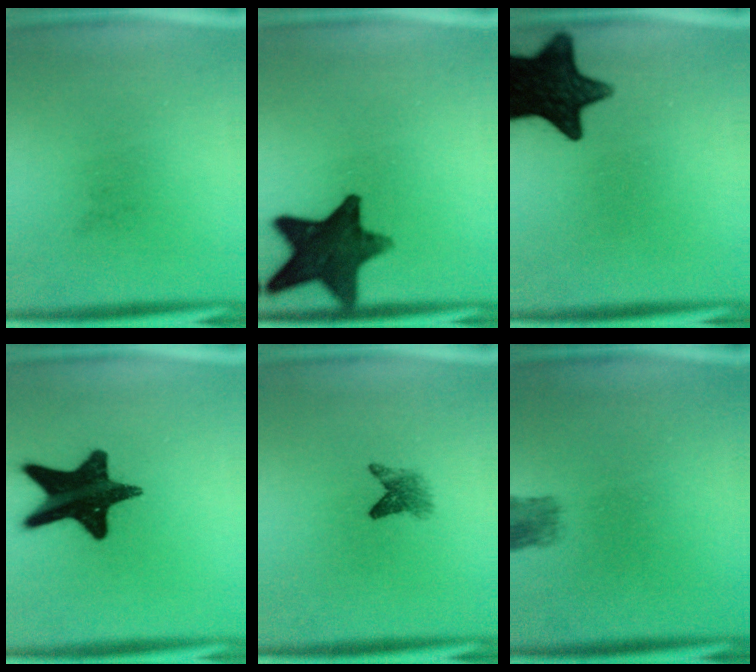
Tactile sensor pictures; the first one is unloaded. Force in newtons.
{"total": 14.0}
{"total": 15.4}
{"total": 17.7}
{"total": 2.7}
{"total": 2.9}